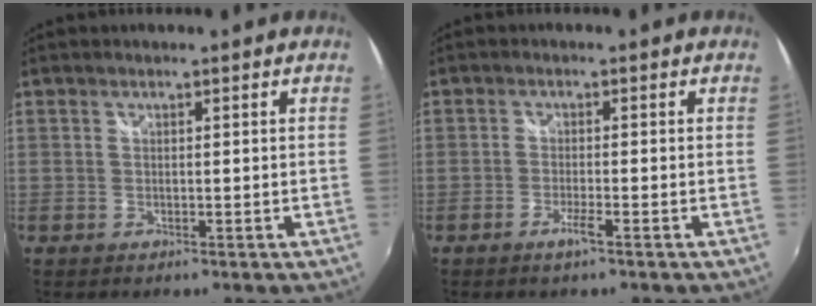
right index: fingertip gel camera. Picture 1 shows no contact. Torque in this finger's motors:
{"motor_torque": [0.73, 0.59, 0.12, 0.06]}